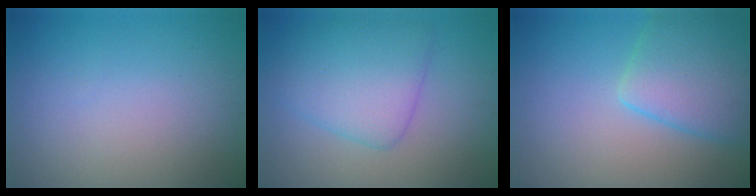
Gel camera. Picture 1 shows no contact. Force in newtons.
{"total": 5.4, "press": 5.4, "slide": 0.1}
{"total": 5.7, "press": 5.7, "slide": 0.4}